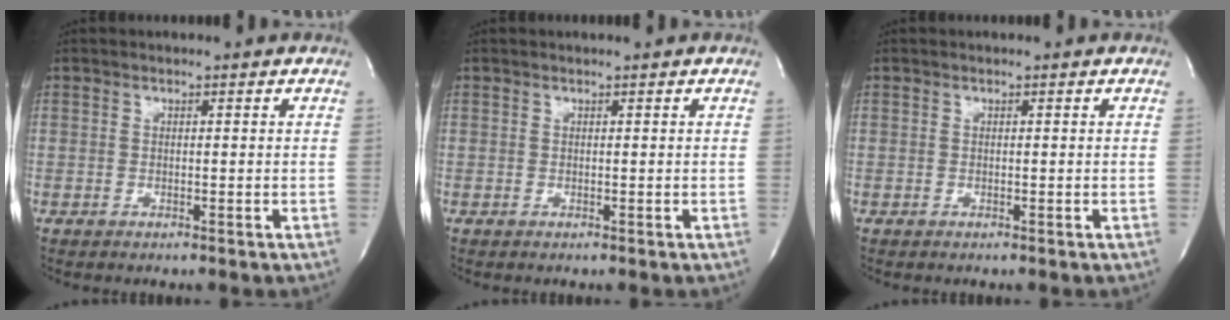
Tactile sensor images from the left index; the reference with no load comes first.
{"total": 0.0}
{"total": 0.0}